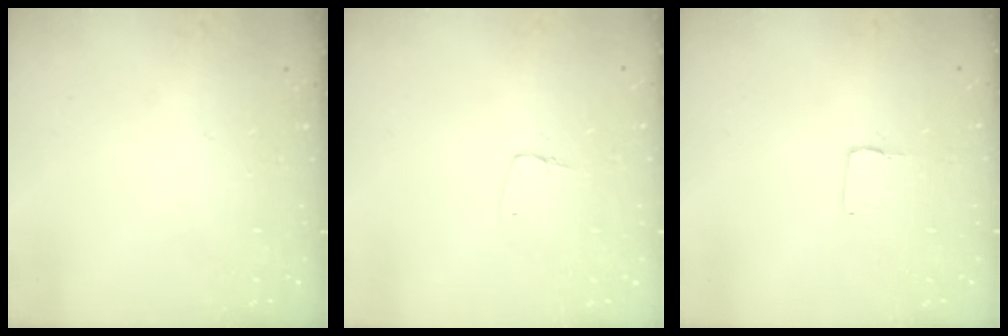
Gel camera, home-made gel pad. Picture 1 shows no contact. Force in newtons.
{"total": 4.4, "press": 4.4, "slide": 0.3}
{"total": 2.0, "press": 2.0, "slide": 0.1}